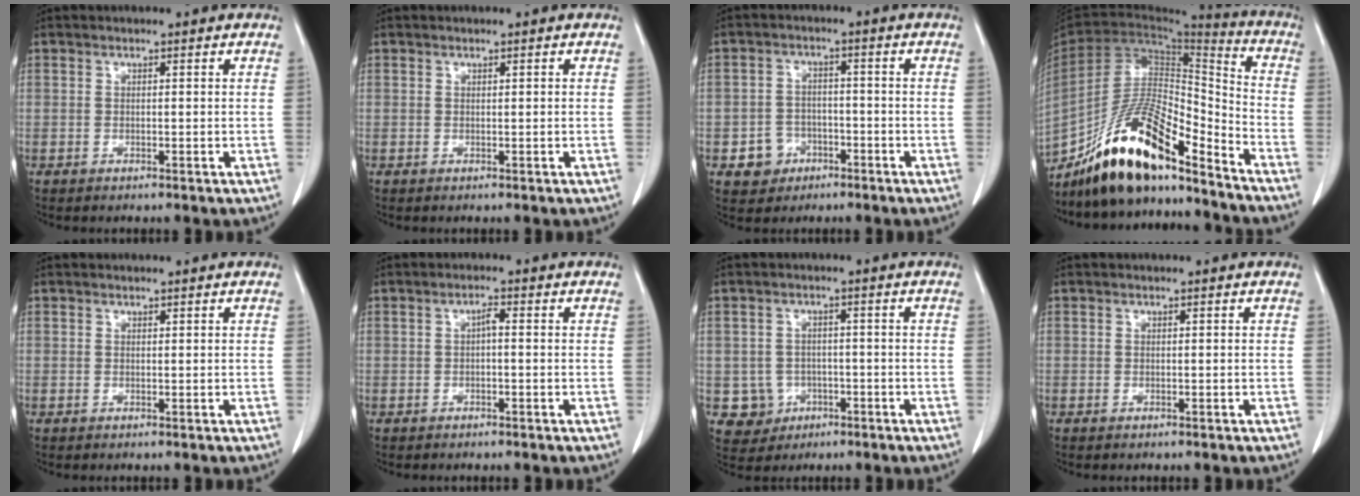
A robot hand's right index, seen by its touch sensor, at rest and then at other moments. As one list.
[{"total": 0.0}, {"total": 5.0, "force": [-2.3, 4.3, 0.9], "torque": [-0.010, 0.013, -0.030]}, {"total": 17.3, "force": [-13.5, 3.5, 10.3], "torque": [-0.184, 0.020, -0.239]}, {"total": 0.0}, {"total": 1.3, "force": [-0.1, 0.3, 1.3], "torque": [-0.023, 0.004, -0.002]}, {"total": 4.8, "force": [-1.3, 4.6, 0.4], "torque": [-0.001, 0.009, -0.013]}, {"total": 0.0}]